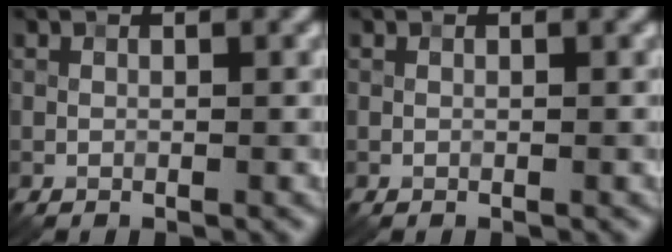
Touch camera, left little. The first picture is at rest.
{"total": 0.0}